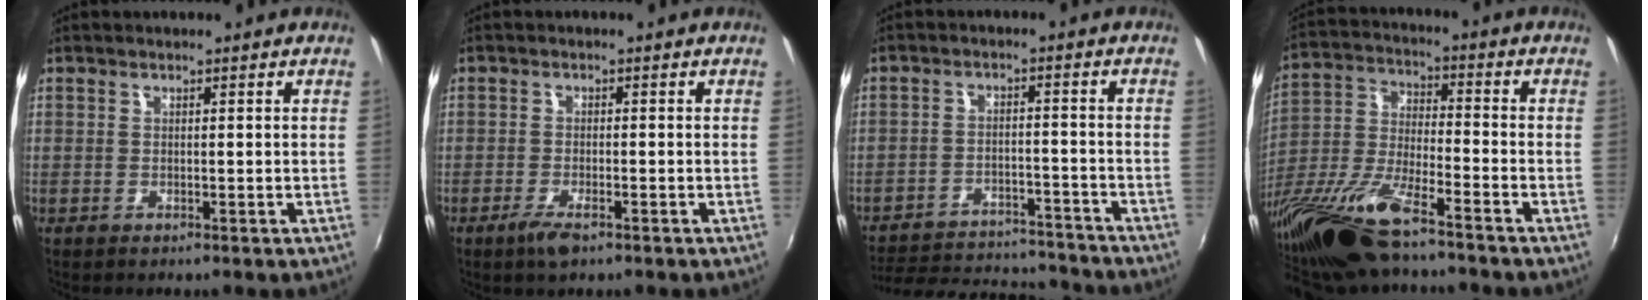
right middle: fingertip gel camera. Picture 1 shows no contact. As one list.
[{"total": 3.7, "force": [-2.4, 1.1, 2.6], "torque": [-0.061, -0.009, -0.046]}, {"total": 18.4, "force": [-16.4, 5.6, 6.3], "torque": [-0.138, 0.011, -0.217]}, {"total": 17.7, "force": [-13.3, 3.5, 11.1], "torque": [-0.239, -0.043, -0.253]}]